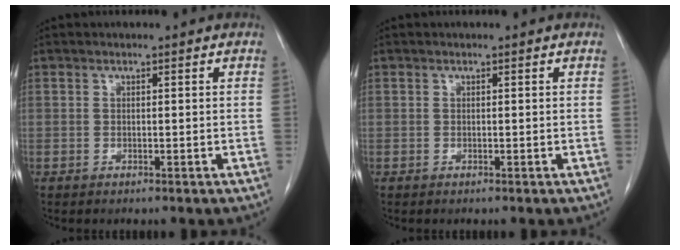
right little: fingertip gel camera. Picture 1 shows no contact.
{"total": 0.0}